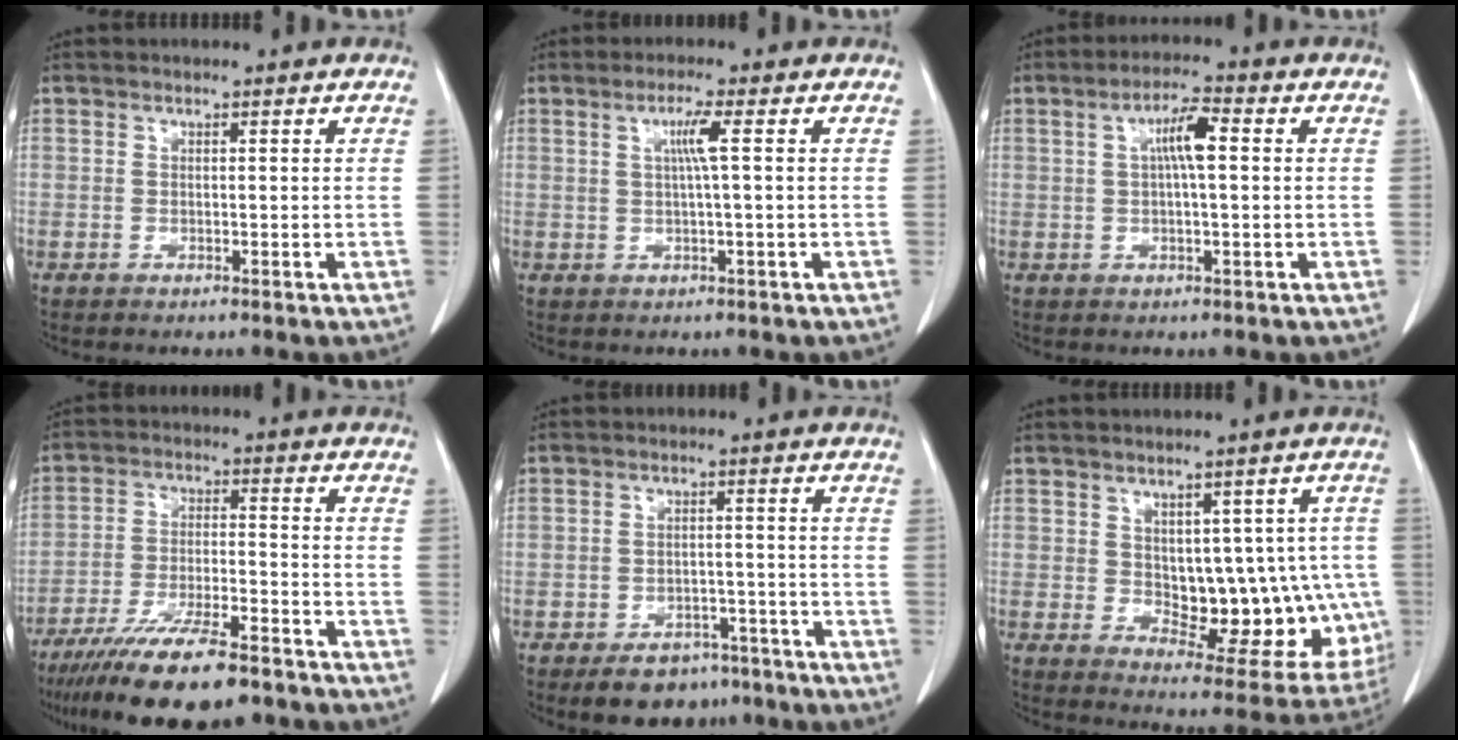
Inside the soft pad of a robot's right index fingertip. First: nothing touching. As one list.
[{"total": 3.2, "force": [0.7, -0.6, 3.1], "torque": [-0.061, 0.002, 0.012]}, {"total": 5.2, "force": [0.9, 0.7, 5.1], "torque": [-0.093, 0.013, 0.014]}, {"total": 16.2, "force": [-12.7, 2.9, 9.6], "torque": [-0.166, -0.026, -0.210]}, {"total": 7.6, "force": [-5.7, 4.3, 2.5], "torque": [-0.026, 0.009, -0.080]}, {"total": 14.6, "force": [-0.1, 7.9, 12.3], "torque": [-0.142, 0.008, 0.023]}]